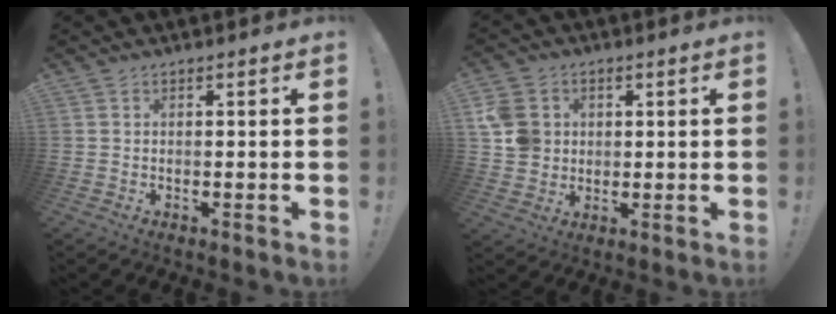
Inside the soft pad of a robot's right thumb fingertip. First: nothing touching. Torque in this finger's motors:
{"motor_torque": [-0.27, 0.50, 0.19, 0.14, 0.16]}